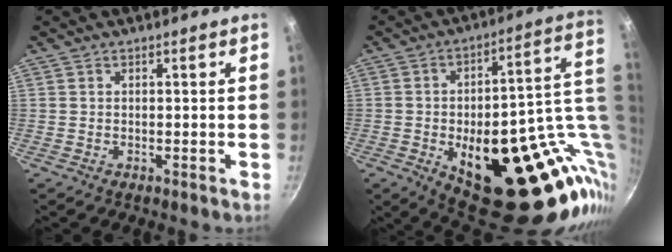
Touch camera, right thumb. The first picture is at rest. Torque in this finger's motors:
{"motor_torque": [0.47, 0.95, 2.09, -0.68, 0.47]}